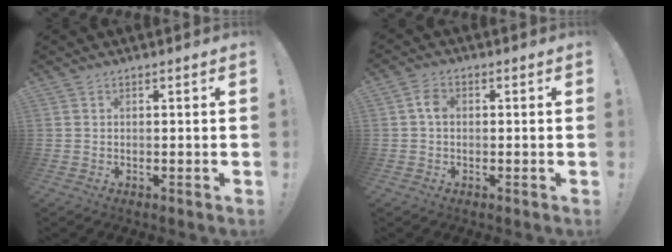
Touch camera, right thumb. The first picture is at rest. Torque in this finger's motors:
{"motor_torque": [-0.17, -0.30, -0.68, -0.77, -0.07]}